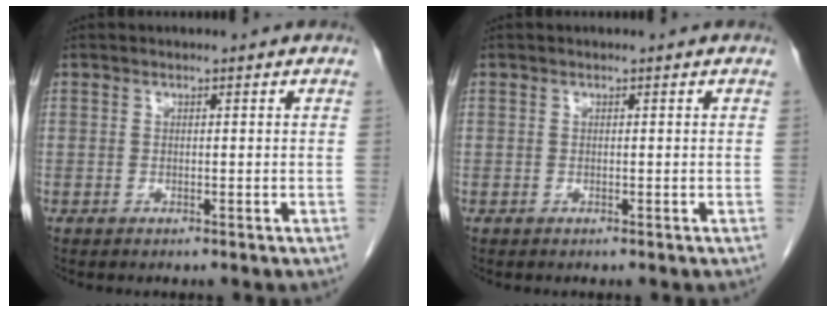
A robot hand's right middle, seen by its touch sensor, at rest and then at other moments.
{"total": 0.0}